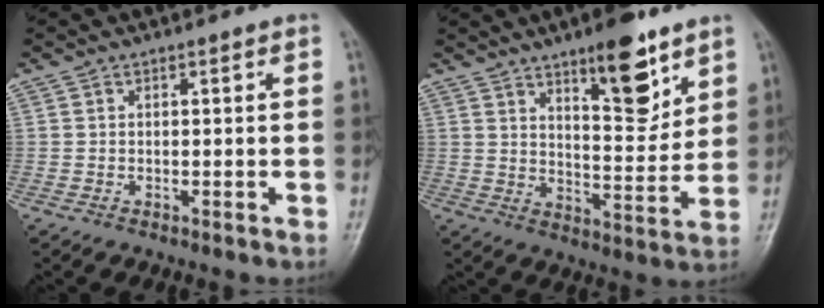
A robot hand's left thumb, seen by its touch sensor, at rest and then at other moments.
{"total": 13.2, "force": [8.1, 4.1, 9.5], "torque": [-0.117, -0.054, 0.129]}